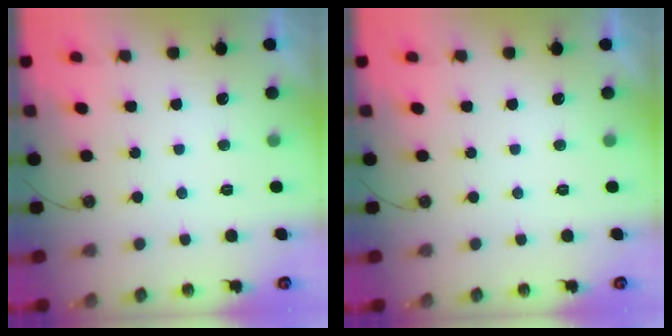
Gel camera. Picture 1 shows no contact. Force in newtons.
{"total": 0.0}